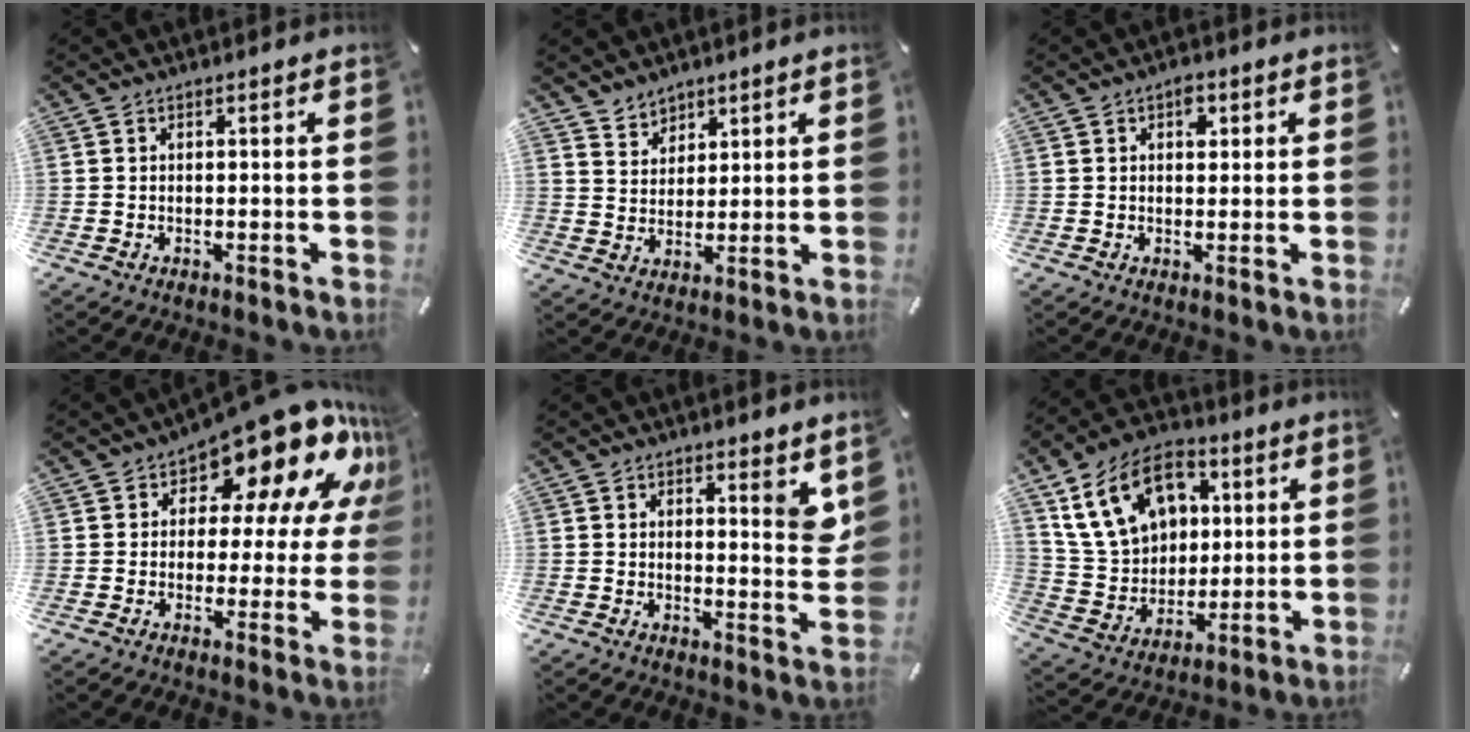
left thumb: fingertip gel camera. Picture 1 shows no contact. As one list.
[{"total": 5.1, "force": [3.8, 3.3, -0.7], "torque": [0.002, -0.025, 0.074]}, {"total": 2.8, "force": [1.1, 1.8, 1.8], "torque": [-0.015, -0.003, 0.012]}, {"total": 18.1, "force": [11.7, 8.5, 10.8], "torque": [-0.151, -0.089, 0.197]}, {"total": 5.6, "force": [3.9, 2.2, 3.5], "torque": [-0.029, -0.035, 0.060]}, {"total": 17.7, "force": [7.0, 13.4, 9.3], "torque": [-0.187, -0.010, 0.138]}]